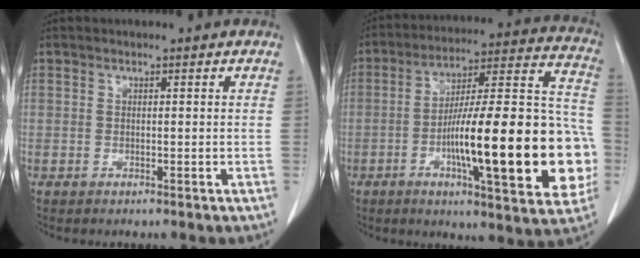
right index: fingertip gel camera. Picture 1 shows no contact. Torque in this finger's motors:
{"motor_torque": [1.51, -0.63, 1.05, 0.21]}